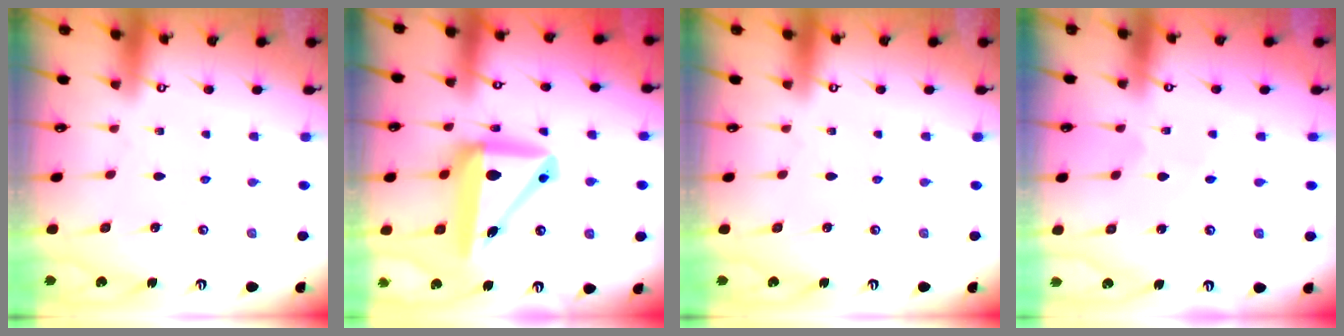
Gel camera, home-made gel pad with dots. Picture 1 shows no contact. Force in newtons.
{"total": 14.4, "press": 14.0, "slide": 3.0}
{"total": 0.0}
{"total": 2.5, "press": 2.5, "slide": 0.3}